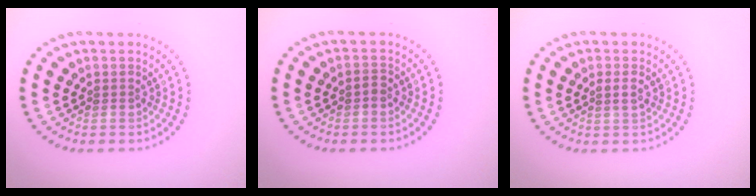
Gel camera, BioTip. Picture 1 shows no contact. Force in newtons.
{"total": 0.8, "press": 0.8, "slide": 0.3}
{"total": 1.1, "press": 1.0, "slide": 0.5}